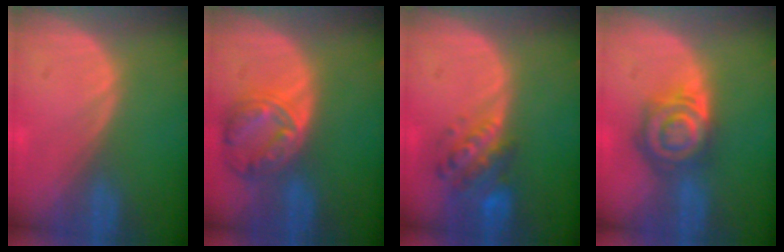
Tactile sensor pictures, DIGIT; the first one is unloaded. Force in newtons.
{"total": 8.2, "press": 7.1, "slide": 4.1}
{"total": 6.1, "press": 5.8, "slide": 2.0}
{"total": 7.9, "press": 6.9, "slide": 3.7}